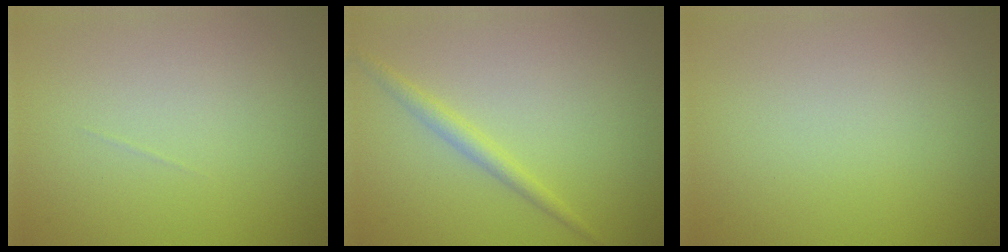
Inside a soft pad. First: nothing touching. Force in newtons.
{"total": 1.6, "press": 1.6, "slide": 0.1}
{"total": 0.0}